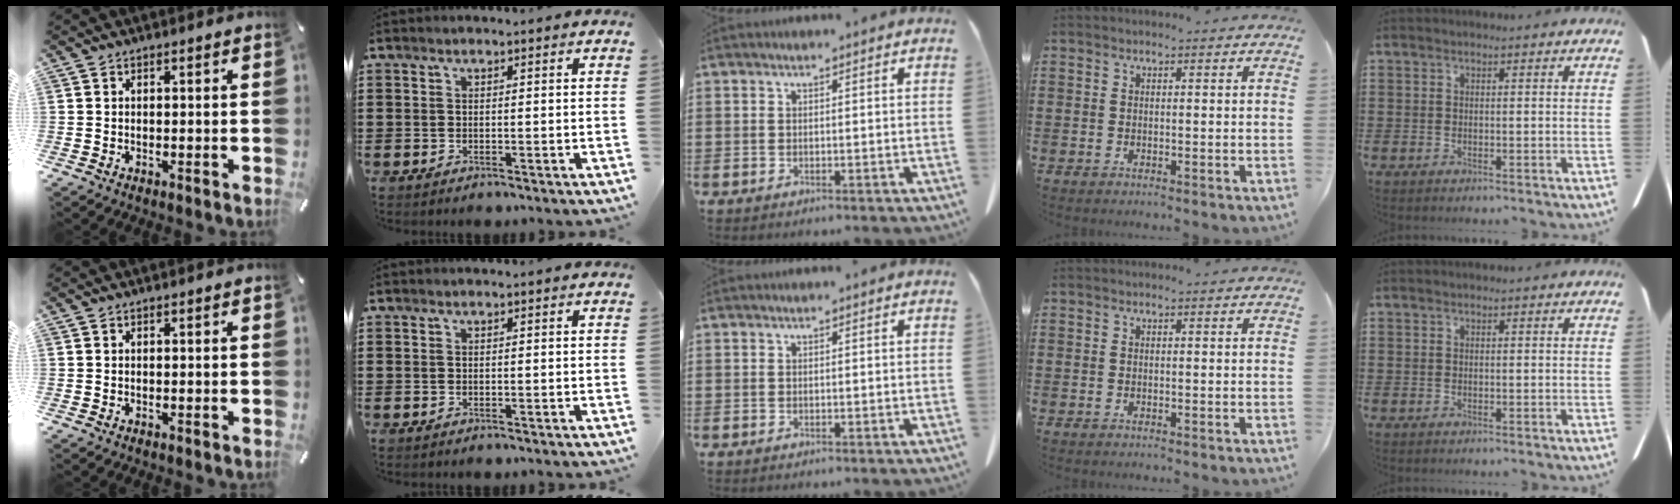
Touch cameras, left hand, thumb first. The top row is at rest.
{}